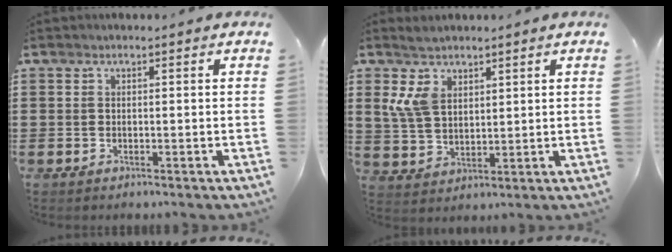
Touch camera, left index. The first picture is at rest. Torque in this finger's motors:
{"motor_torque": [1.39, -0.49, 0.44, 0.18]}